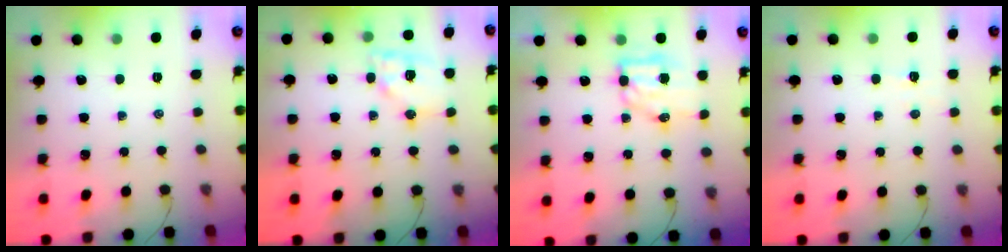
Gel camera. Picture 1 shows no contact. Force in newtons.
{"total": 12.9, "press": 12.7, "slide": 2.0}
{"total": 7.3, "press": 7.1, "slide": 1.4}
{"total": 2.6, "press": 2.5, "slide": 0.8}